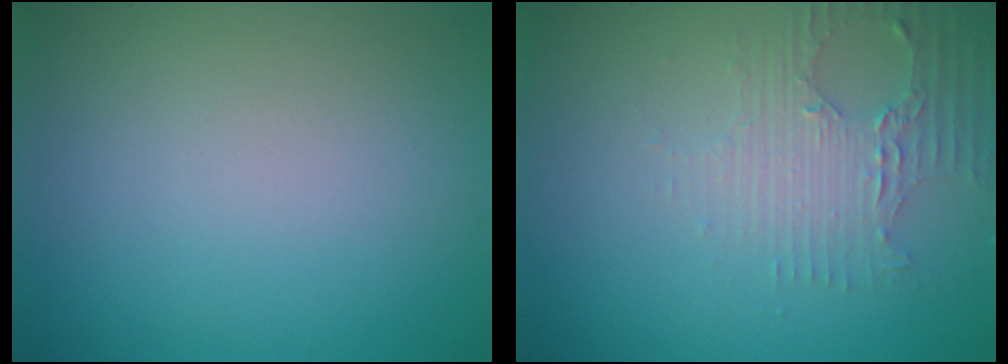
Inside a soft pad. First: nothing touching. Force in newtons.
{"total": 3.0, "press": 2.5, "slide": 1.7}